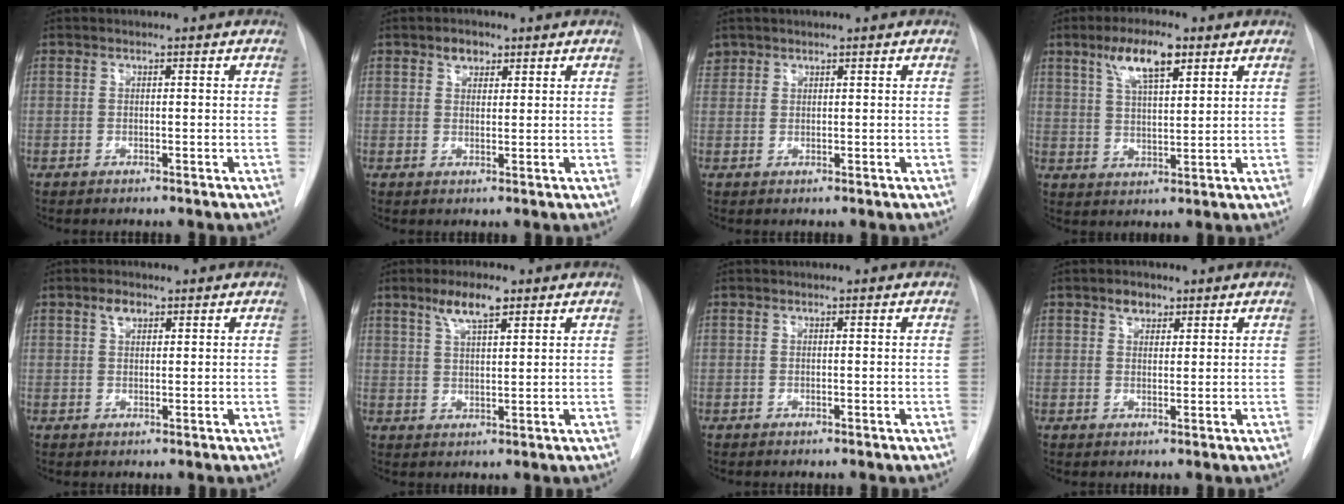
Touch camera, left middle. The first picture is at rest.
{"total": 2.5, "force": [1.6, 1.6, 1.1], "torque": [-0.017, 0.007, 0.025]}
{"total": 2.1, "force": [1.6, 1.4, -0.1], "torque": [0.006, 0.013, 0.029]}
{"total": 8.2, "force": [4.6, 2.2, 6.4], "torque": [-0.120, 0.010, 0.084]}
{"total": 2.1, "force": [1.2, 1.1, 1.2], "torque": [-0.022, 0.007, 0.022]}
{"total": 5.5, "force": [3.5, 1.3, 4.1], "torque": [-0.077, 0.007, 0.063]}
{"total": 0.0}
{"total": 2.4, "force": [1.6, 1.6, 1.0], "torque": [-0.016, 0.007, 0.026]}